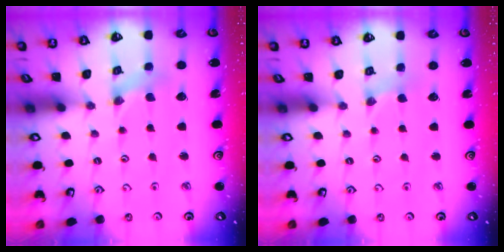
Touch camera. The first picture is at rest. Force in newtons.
{"total": 1.1, "press": 1.1, "slide": 0.2}